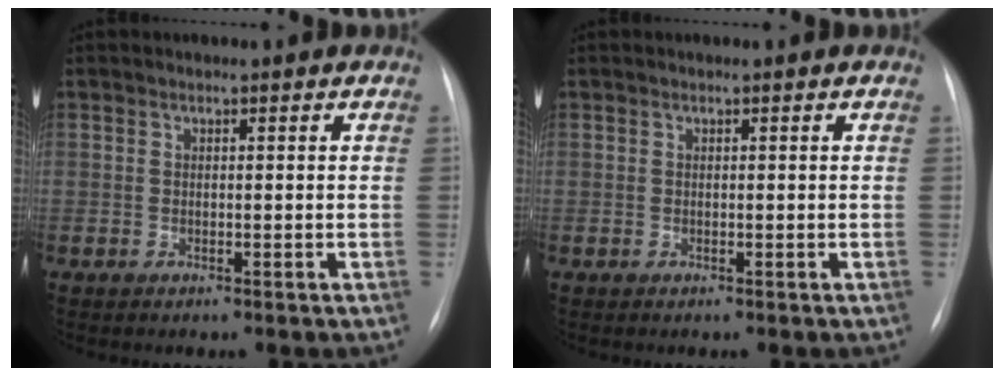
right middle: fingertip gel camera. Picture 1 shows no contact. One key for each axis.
{"total": 0.0}